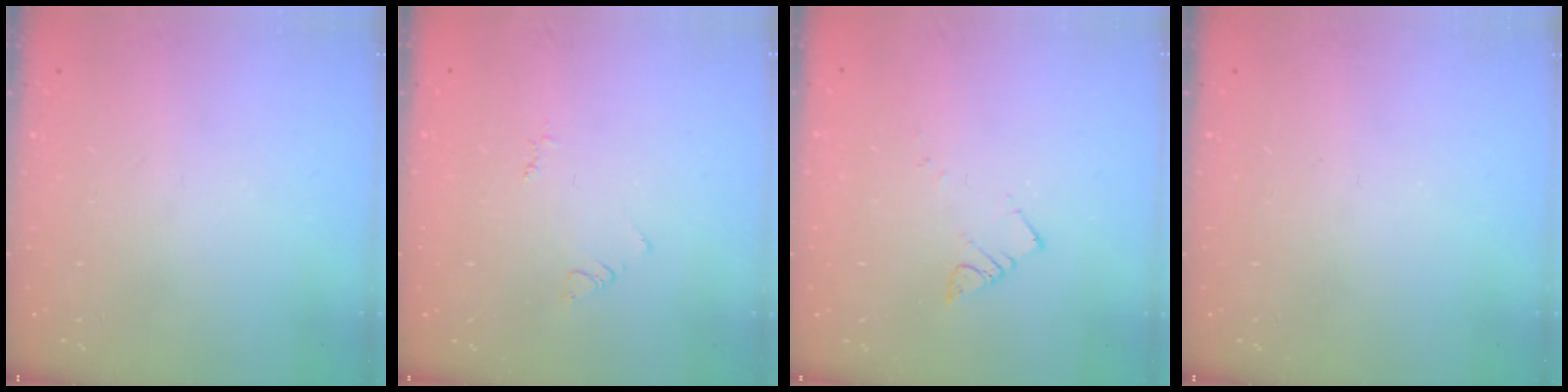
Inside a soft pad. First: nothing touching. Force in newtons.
{"total": 2.9, "press": 2.9, "slide": 0.4}
{"total": 3.8, "press": 3.8, "slide": 0.2}
{"total": 0.0}